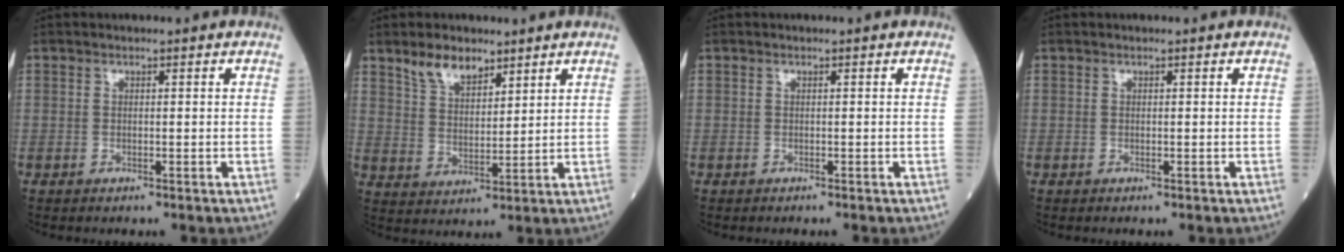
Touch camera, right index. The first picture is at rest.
{"total": 6.1, "force": [4.6, 2.6, 3.1], "torque": [-0.063, 0.004, 0.095]}
{"total": 0.0}
{"total": 0.0}